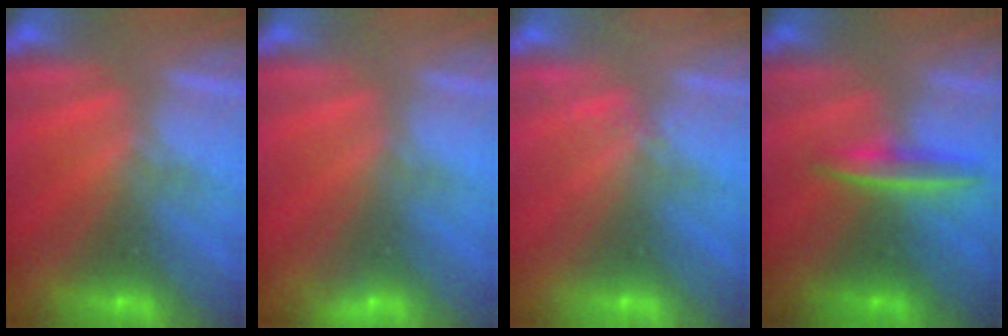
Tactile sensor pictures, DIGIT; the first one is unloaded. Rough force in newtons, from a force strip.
{"total": 2.9}
{"total": 2.0}
{"total": 1.5}